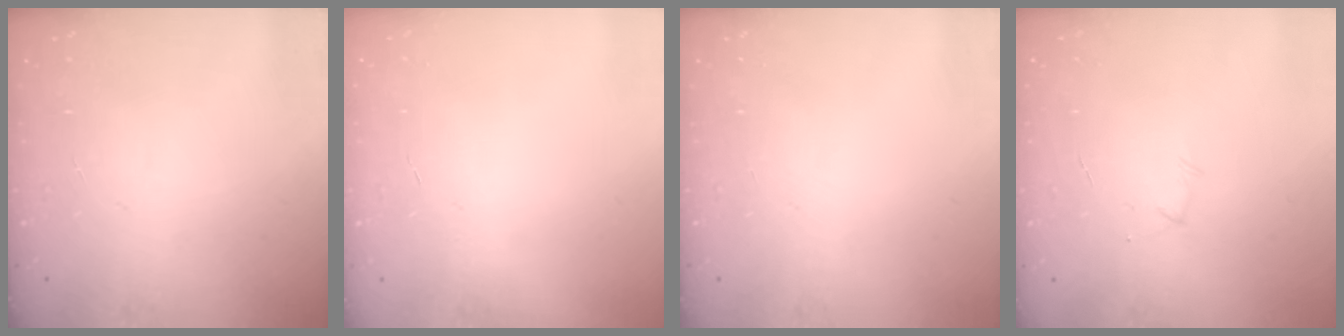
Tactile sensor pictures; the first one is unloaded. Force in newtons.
{"total": 0.5, "press": 0.5, "slide": 0.1}
{"total": 0.0}
{"total": 4.0, "press": 3.9, "slide": 0.9}